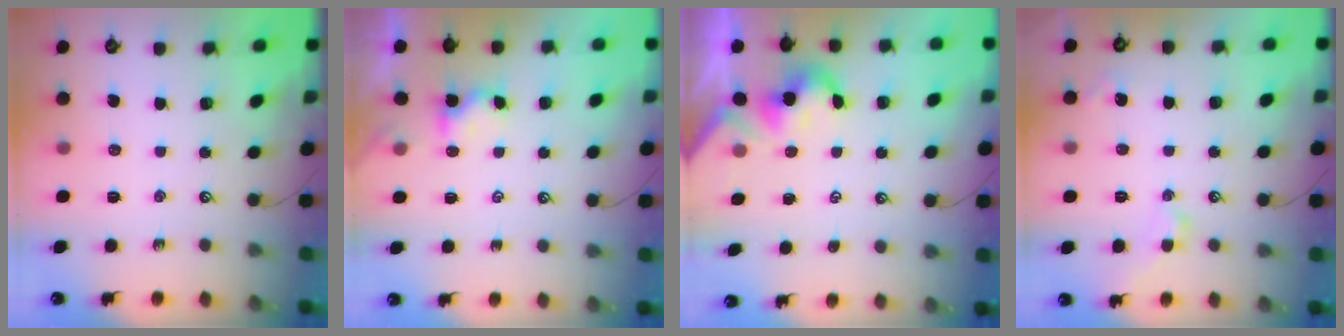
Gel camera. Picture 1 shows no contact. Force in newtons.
{"total": 1.7, "press": 1.6, "slide": 0.5}
{"total": 1.9, "press": 1.9, "slide": 0.5}
{"total": 3.9, "press": 3.8, "slide": 0.7}